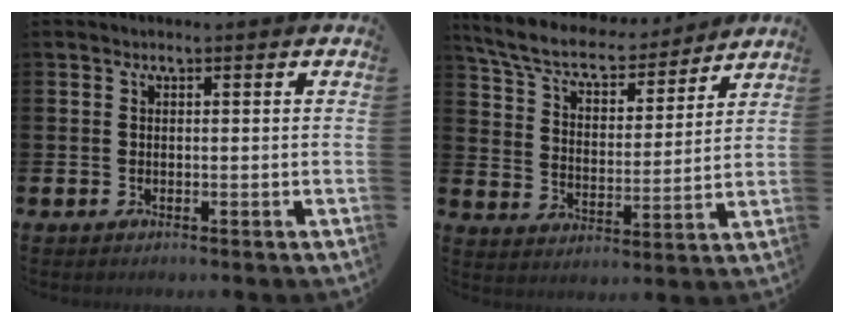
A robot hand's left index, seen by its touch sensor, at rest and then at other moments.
{"total": 7.7, "force": [7.0, 2.2, 2.5], "torque": [-0.089, -0.048, 0.122]}